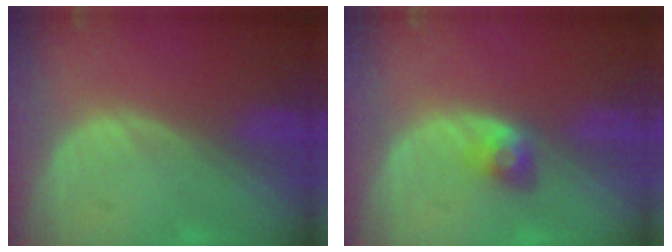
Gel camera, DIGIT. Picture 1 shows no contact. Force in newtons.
{"total": 2.9, "press": 2.5, "slide": 1.6}